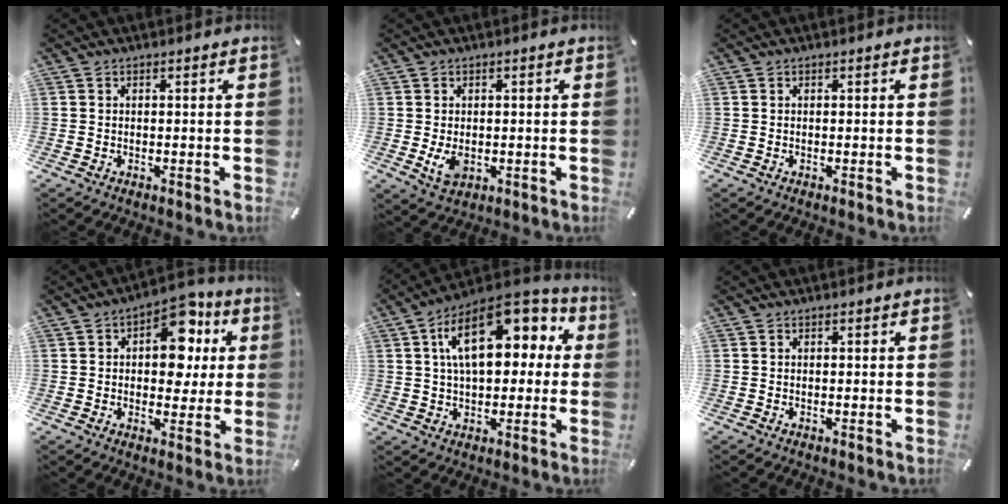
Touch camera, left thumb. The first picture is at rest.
{"total": 4.3, "force": [-0.7, 3.0, 3.0], "torque": [-0.065, -0.005, -0.015]}
{"total": 0.0}
{"total": 12.3, "force": [3.9, 8.1, 8.4], "torque": [-0.110, -0.018, 0.066]}
{"total": 18.0, "force": [6.3, 10.1, 13.6], "torque": [-0.216, -0.020, 0.107]}
{"total": 0.0}